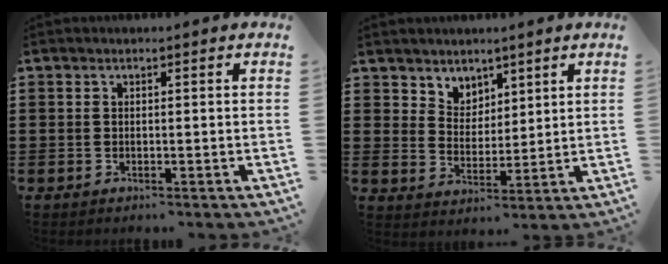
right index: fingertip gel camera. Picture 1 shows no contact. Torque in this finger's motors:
{"motor_torque": [0.06, -0.05, 0.07, 0.03]}